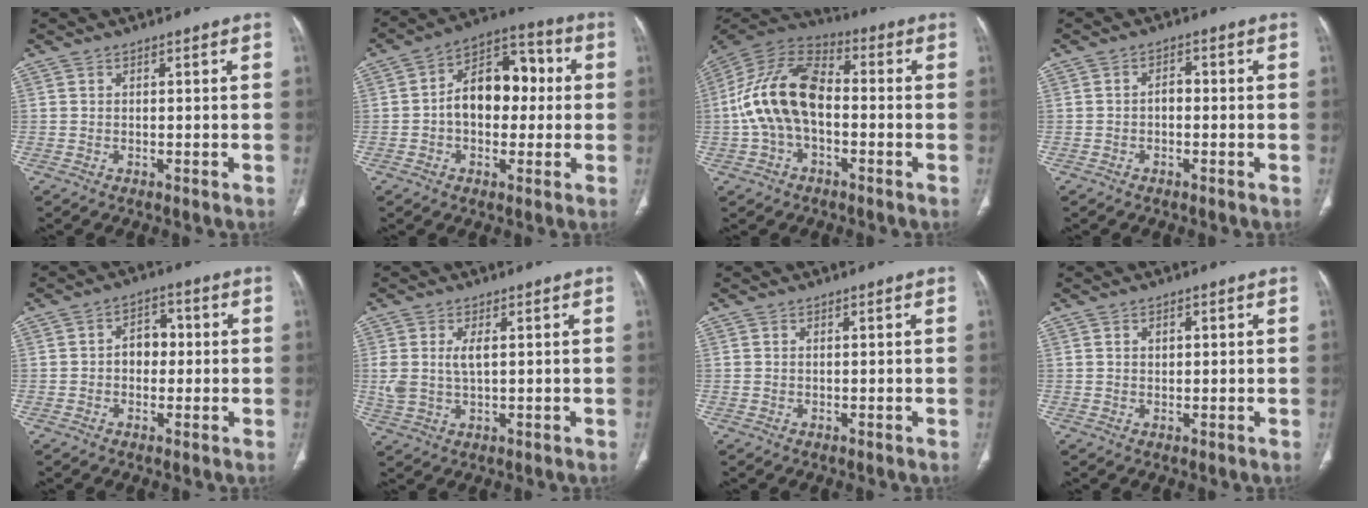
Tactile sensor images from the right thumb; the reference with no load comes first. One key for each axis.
{"total": 13.6, "fx": 0.3, "fy": 8.9, "fz": 10.2, "tx": -0.123, "ty": 0.038, "tz": -0.004}
{"total": 16.4, "fx": -1.5, "fy": 9.8, "fz": 13.0, "tx": -0.252, "ty": 0.042, "tz": -0.035}
{"total": 2.1, "fx": -0.5, "fy": 1.4, "fz": 1.5, "tx": -0.018, "ty": 0.011, "tz": -0.012}
{"total": 5.1, "fx": -0.1, "fy": 3.9, "fz": 3.4, "tx": -0.029, "ty": 0.017, "tz": -0.010}
{"total": 5.0, "fx": 0.9, "fy": 2.4, "fz": 4.3, "tx": -0.101, "ty": 0.001, "tz": 0.023}
{"total": 0.0}
{"total": 1.5, "fx": 0.5, "fy": 1.0, "fz": 1.0, "tx": -0.014, "ty": -0.001, "tz": 0.009}